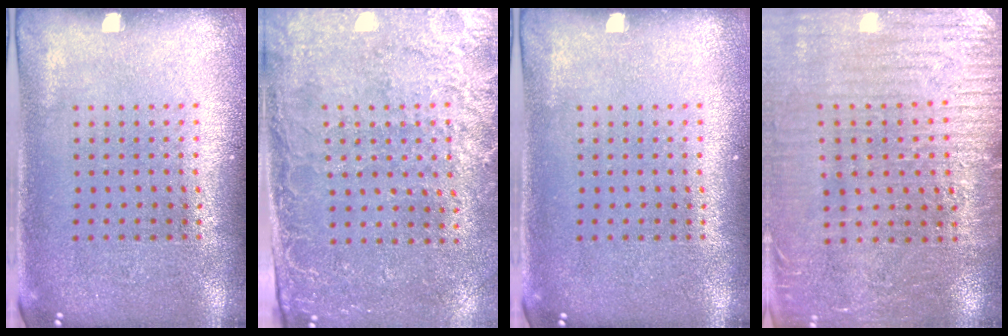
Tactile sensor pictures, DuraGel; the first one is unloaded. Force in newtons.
{"total": 2.7, "press": 2.4, "slide": 1.2}
{"total": 0.0}
{"total": 3.1, "press": 3.1, "slide": 0.6}